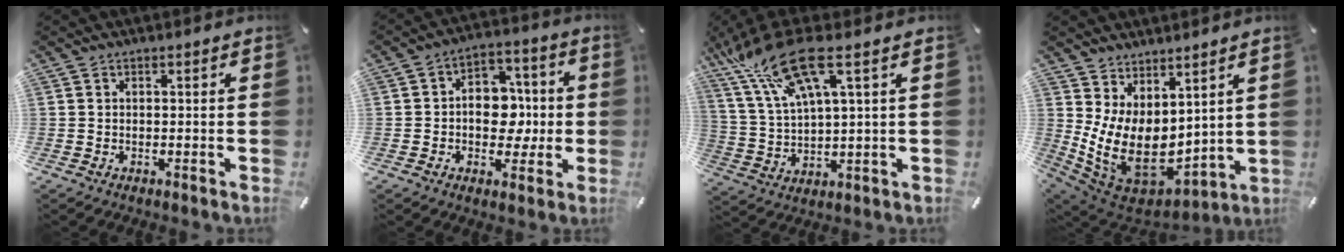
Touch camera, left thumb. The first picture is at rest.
{"total": 10.6, "force": [-1.1, 8.4, 6.4], "torque": [-0.097, 0.017, -0.015]}
{"total": 17.1, "force": [9.8, 5.0, 13.1], "torque": [-0.291, -0.035, 0.167]}
{"total": 13.6, "force": [0.9, 9.7, 9.5], "torque": [-0.189, -0.042, 0.032]}